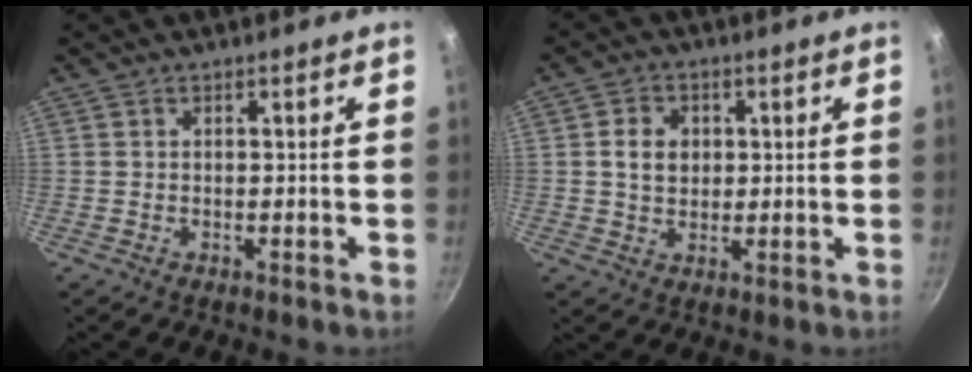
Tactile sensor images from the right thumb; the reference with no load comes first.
{"total": 5.6, "force": [0.9, 4.5, 3.3], "torque": [-0.037, 0.003, 0.013]}